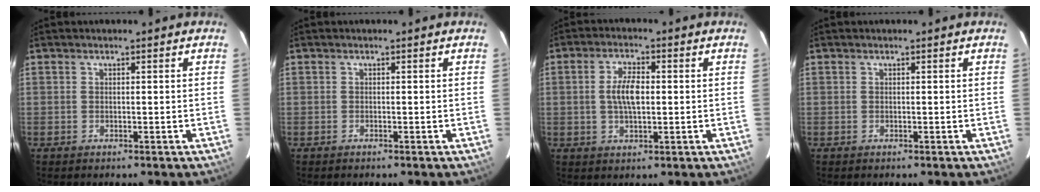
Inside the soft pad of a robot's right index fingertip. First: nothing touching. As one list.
[{"total": 0.0}, {"total": 5.7, "force": [0.1, 2.4, 5.1], "torque": [-0.099, 0.006, 0.004]}, {"total": 0.0}]